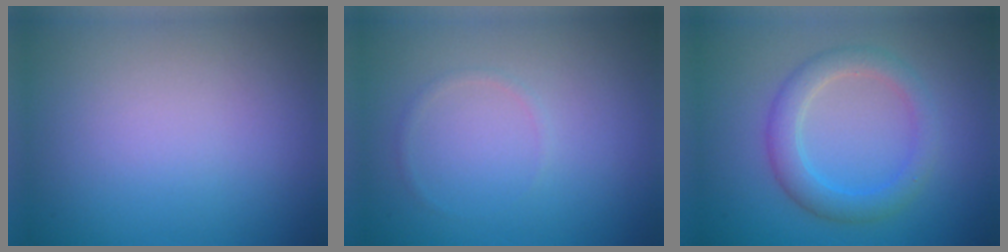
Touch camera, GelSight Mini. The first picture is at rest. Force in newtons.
{"total": 0.7, "press": 0.7, "slide": 0.0}
{"total": 3.4, "press": 3.4, "slide": 0.2}